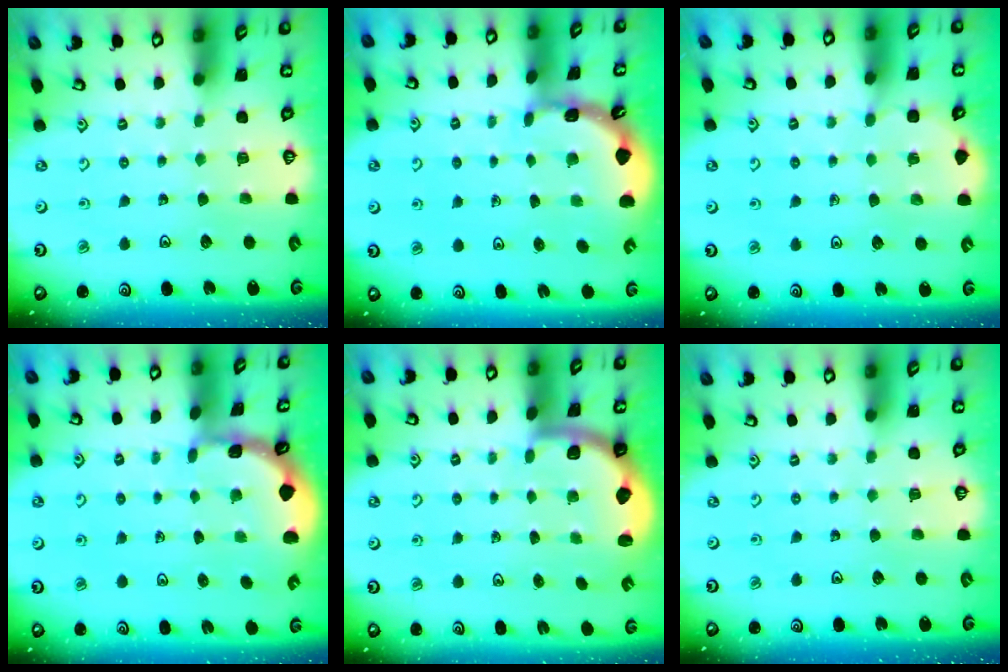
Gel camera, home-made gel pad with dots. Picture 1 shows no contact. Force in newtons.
{"total": 1.6, "press": 1.6, "slide": 0.1}
{"total": 3.9, "press": 3.8, "slide": 0.4}
{"total": 1.5, "press": 1.5, "slide": 0.1}
{"total": 1.9, "press": 1.8, "slide": 0.5}
{"total": 0.0}